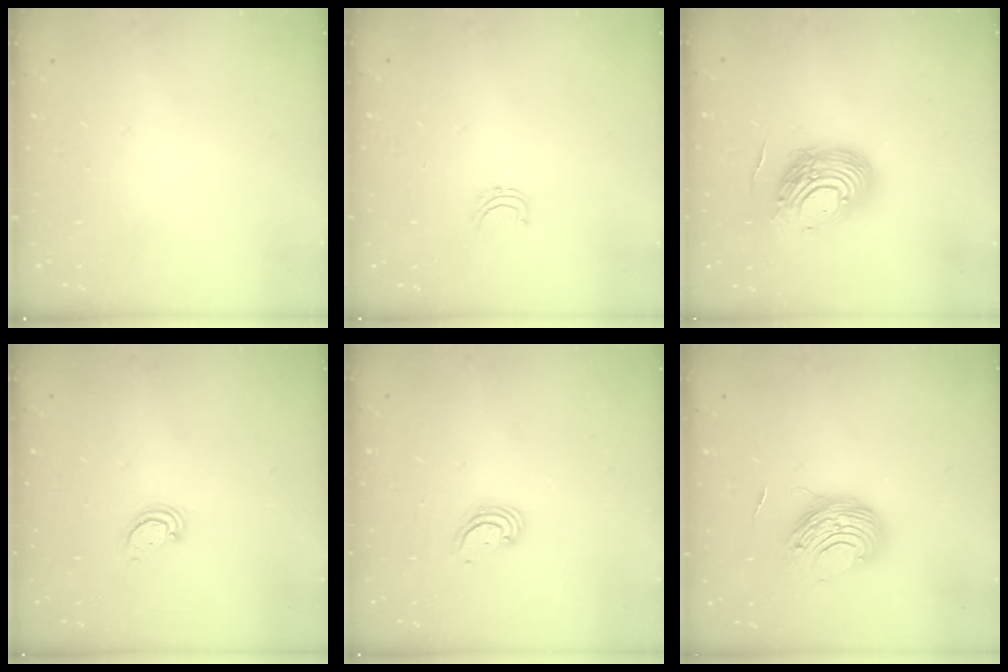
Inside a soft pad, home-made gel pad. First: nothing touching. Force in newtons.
{"total": 3.6, "press": 3.5, "slide": 0.4}
{"total": 16.2, "press": 16.1, "slide": 1.8}
{"total": 3.2, "press": 3.2, "slide": 0.3}
{"total": 3.2, "press": 3.2, "slide": 0.3}
{"total": 9.6, "press": 9.5, "slide": 1.2}